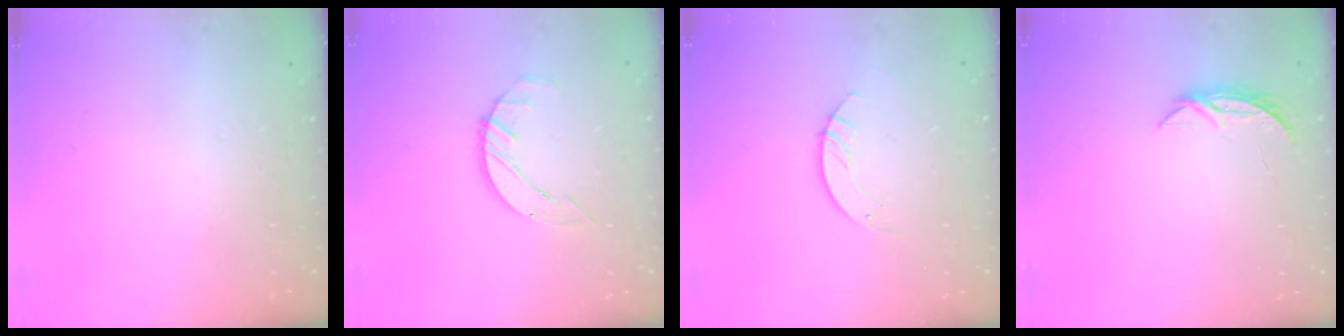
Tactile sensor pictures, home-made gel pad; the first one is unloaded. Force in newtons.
{"total": 3.4, "press": 3.4, "slide": 0.4}
{"total": 3.5, "press": 3.5, "slide": 0.1}
{"total": 4.8, "press": 4.7, "slide": 0.5}